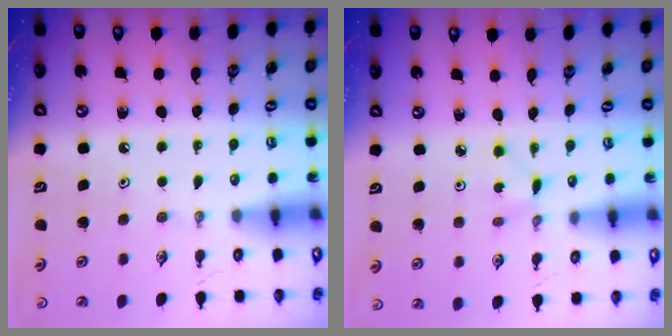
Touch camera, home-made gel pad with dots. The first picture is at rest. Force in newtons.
{"total": 1.3, "press": 1.3, "slide": 0.1}